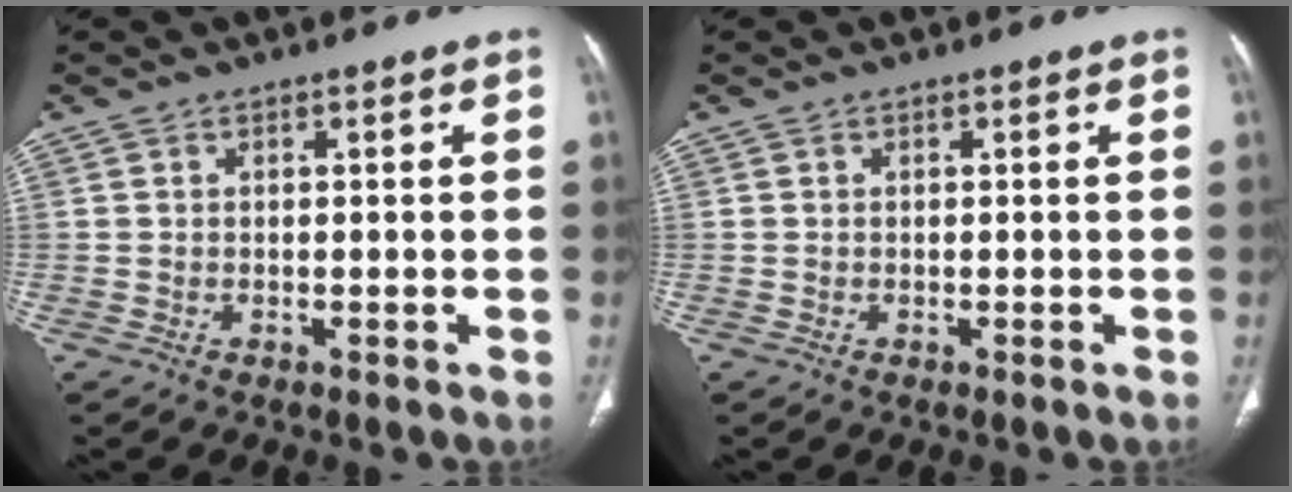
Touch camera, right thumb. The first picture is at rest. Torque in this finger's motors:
{"motor_torque": [0.00, 0.00, -0.07, 0.07, 0.01]}